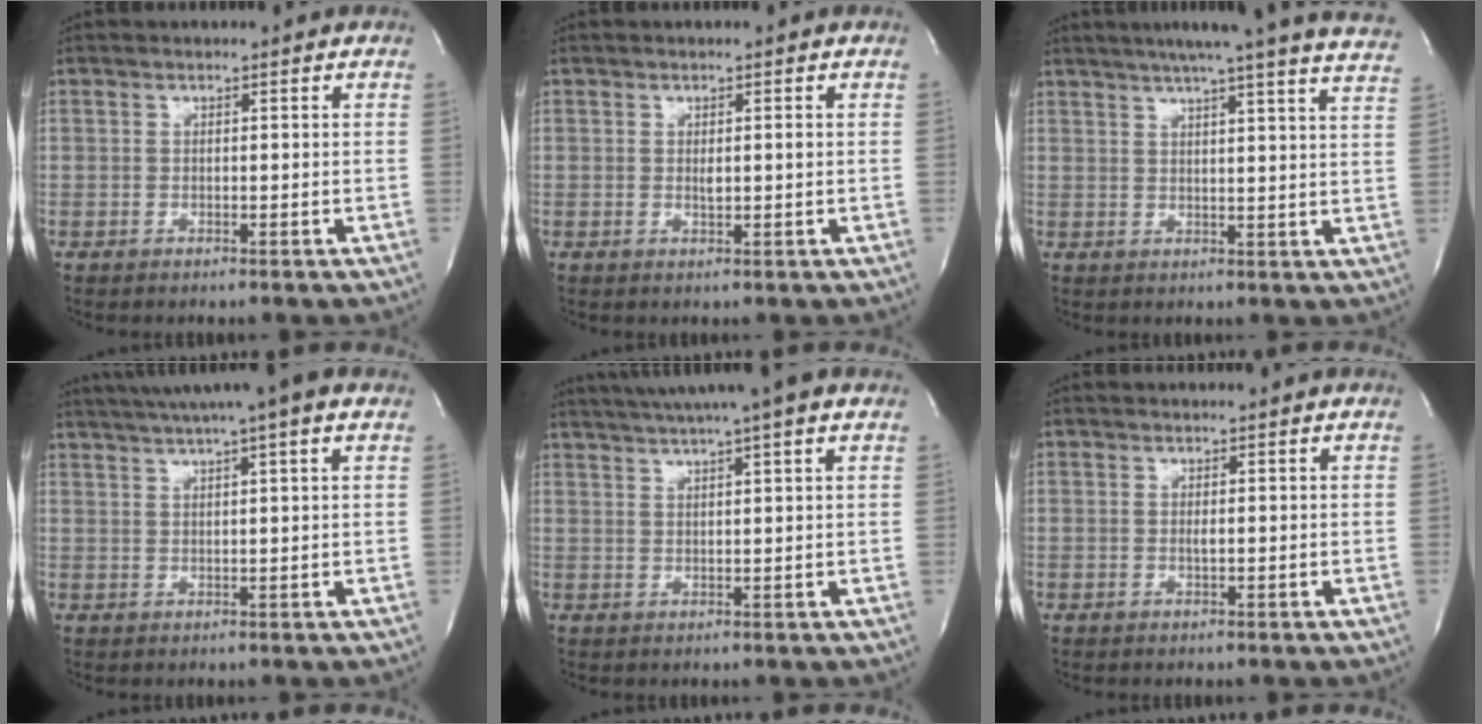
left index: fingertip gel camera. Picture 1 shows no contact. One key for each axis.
{"total": 1.6, "fx": -0.3, "fy": 0.4, "fz": 1.5, "tx": -0.026, "ty": -0.006, "tz": -0.004}
{"total": 24.2, "fx": 21.3, "fy": -0.4, "fz": 11.4, "tx": -0.176, "ty": -0.044, "tz": 0.248}
{"total": 9.6, "fx": 7.0, "fy": -0.2, "fz": 6.5, "tx": -0.112, "ty": 0.030, "tz": 0.090}
{"total": 10.0, "fx": 7.8, "fy": -0.6, "fz": 6.2, "tx": -0.109, "ty": 0.028, "tz": 0.100}
{"total": 0.6, "fx": -0.3, "fy": 0.0, "fz": 0.5, "tx": -0.013, "ty": -0.005, "tz": -0.004}